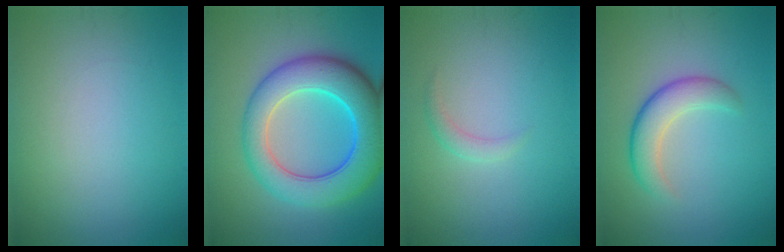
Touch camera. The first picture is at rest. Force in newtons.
{"total": 9.4, "press": 9.4, "slide": 0.4}
{"total": 1.1, "press": 1.1, "slide": 0.1}
{"total": 3.6, "press": 3.6, "slide": 0.2}